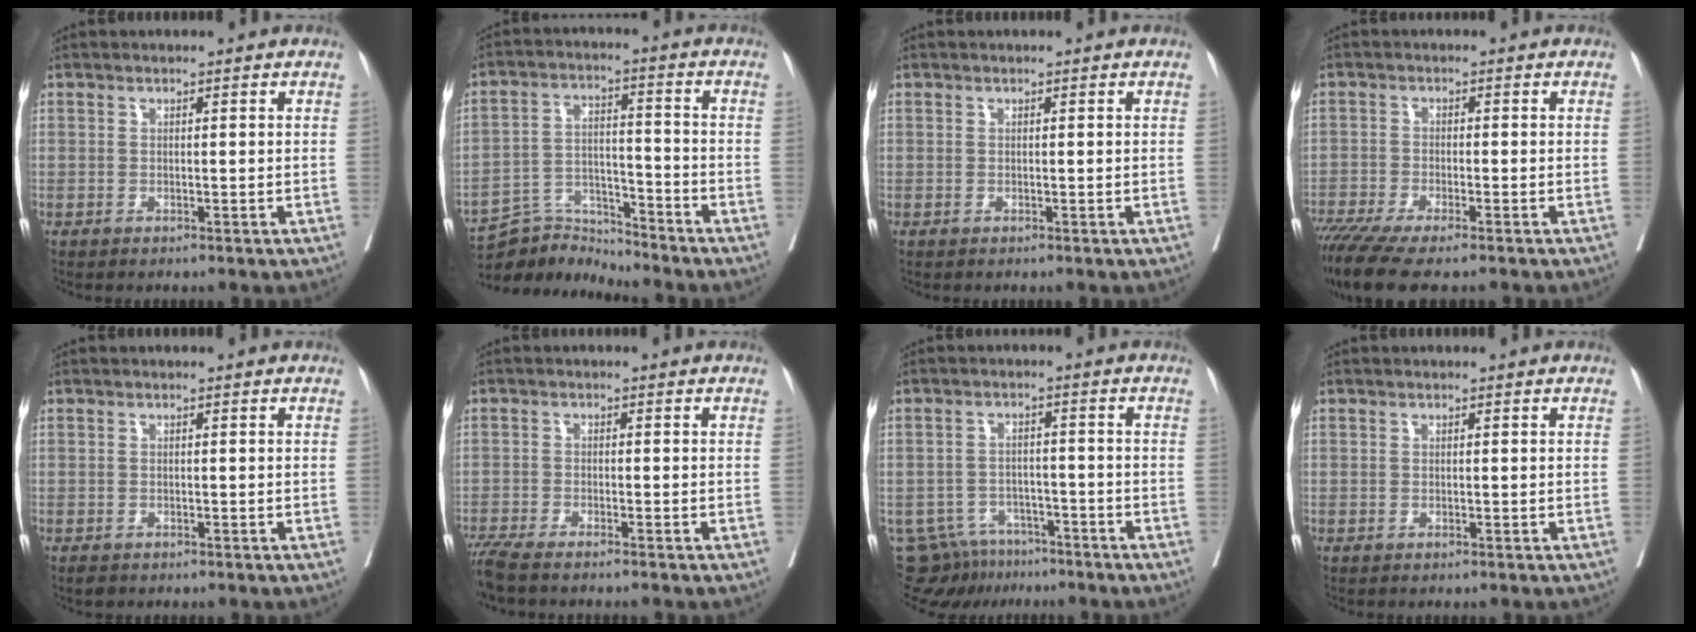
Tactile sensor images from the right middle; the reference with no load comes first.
{"total": 7.4, "force": [-7.4, 0.4, -0.9], "torque": [0.015, 0.023, -0.131]}
{"total": 0.0}
{"total": 10.1, "force": [-8.0, 1.0, 6.1], "torque": [-0.098, -0.021, -0.133]}
{"total": 1.0, "force": [-0.8, 0.5, 0.4], "torque": [-0.007, -0.003, -0.008]}
{"total": 6.5, "force": [-5.6, 0.1, 3.3], "torque": [-0.052, -0.013, -0.095]}
{"total": 9.3, "force": [-8.1, 4.5, 0.9], "torque": [-0.019, 0.007, -0.113]}
{"total": 0.0}